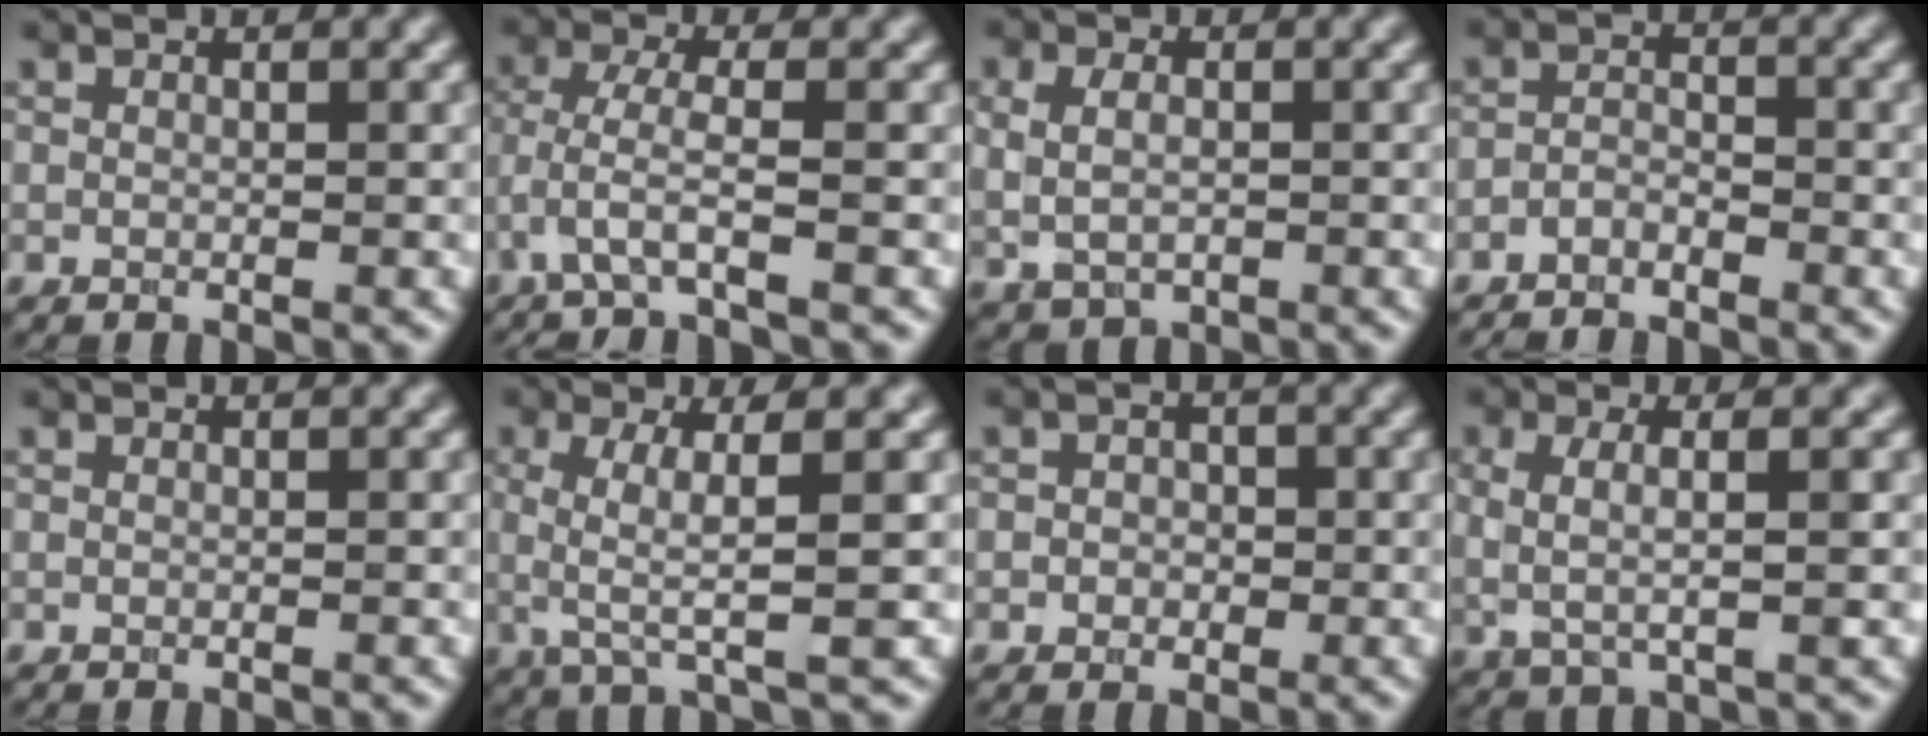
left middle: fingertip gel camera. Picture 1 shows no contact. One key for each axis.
{"total": 3.5, "fx": -1.8, "fy": 0.4, "fz": 3.0, "tx": -0.065, "ty": -0.001, "tz": -0.041}
{"total": 3.2, "fx": 0.1, "fy": 2.2, "fz": 2.3, "tx": -0.047, "ty": 0.000, "tz": 0.018}
{"total": 1.8, "fx": -1.5, "fy": 0.6, "fz": 0.7, "tx": -0.014, "ty": 0.003, "tz": -0.036}
{"total": 0.0}
{"total": 5.0, "fx": 0.2, "fy": 1.3, "fz": 4.9, "tx": -0.094, "ty": 0.003, "tz": 0.001}
{"total": 1.9, "fx": -0.2, "fy": 1.7, "fz": 0.9, "tx": 0.003, "ty": 0.000, "tz": -0.014}
{"total": 3.8, "fx": 0.1, "fy": 1.2, "fz": 3.6, "tx": -0.072, "ty": -0.004, "tz": 0.004}